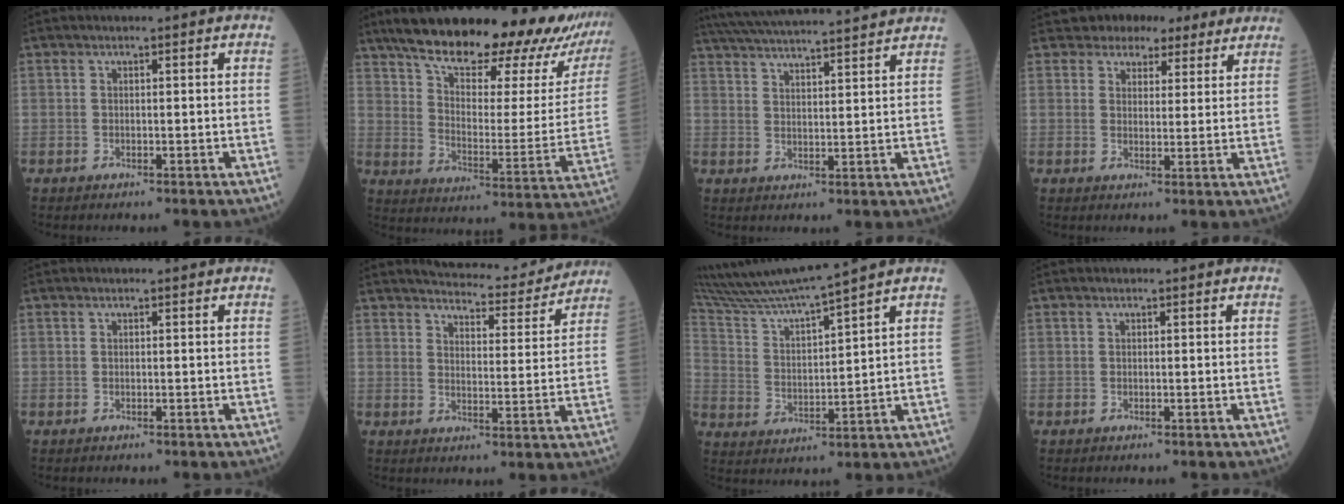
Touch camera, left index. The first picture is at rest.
{"total": 30.4, "force": [25.0, 4.6, 16.8], "torque": [-0.254, -0.046, 0.331]}
{"total": 19.9, "force": [18.3, 0.7, 7.7], "torque": [-0.140, 0.025, 0.263]}
{"total": 7.8, "force": [6.6, 3.9, 1.3], "torque": [-0.010, 0.018, 0.077]}
{"total": 0.0}
{"total": 12.2, "force": [11.7, 2.1, 2.5], "torque": [-0.026, -0.014, 0.144]}
{"total": 13.3, "force": [11.9, -2.0, 5.6], "torque": [-0.114, 0.000, 0.216]}
{"total": 0.0}